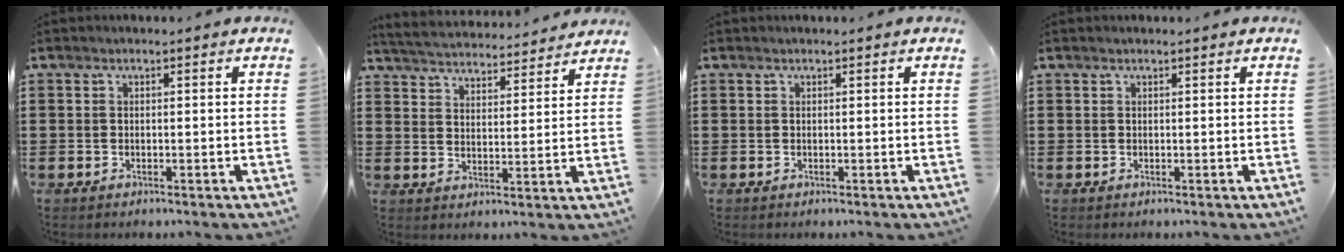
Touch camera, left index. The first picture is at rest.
{"total": 4.2, "force": [4.2, -0.1, 0.1], "torque": [-0.024, -0.031, 0.069]}
{"total": 0.0}
{"total": 0.0}